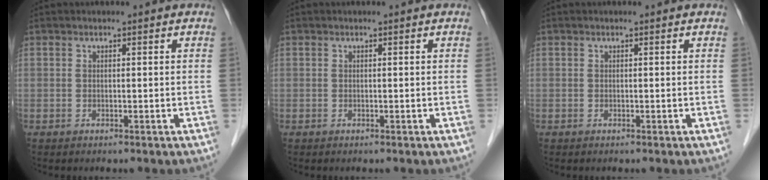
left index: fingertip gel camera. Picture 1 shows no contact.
{"total": 0.0}
{"total": 0.0}